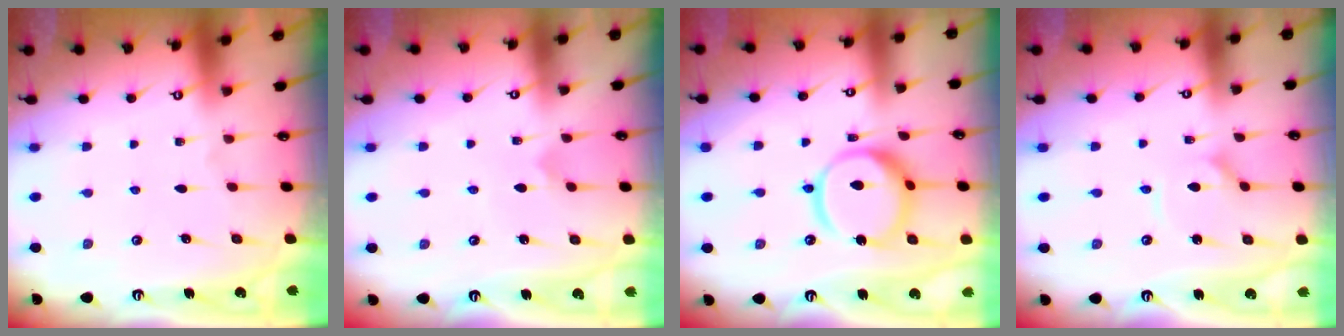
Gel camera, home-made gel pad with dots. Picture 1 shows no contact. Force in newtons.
{"total": 2.5, "press": 2.5, "slide": 0.3}
{"total": 15.1, "press": 15.0, "slide": 1.8}
{"total": 2.5, "press": 2.5, "slide": 0.3}